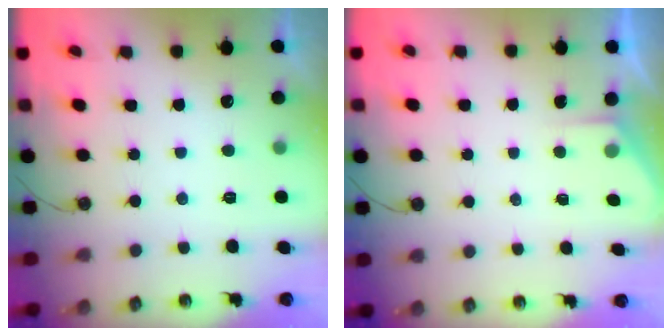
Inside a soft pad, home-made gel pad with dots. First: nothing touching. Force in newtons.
{"total": 1.8, "press": 1.7, "slide": 0.3}